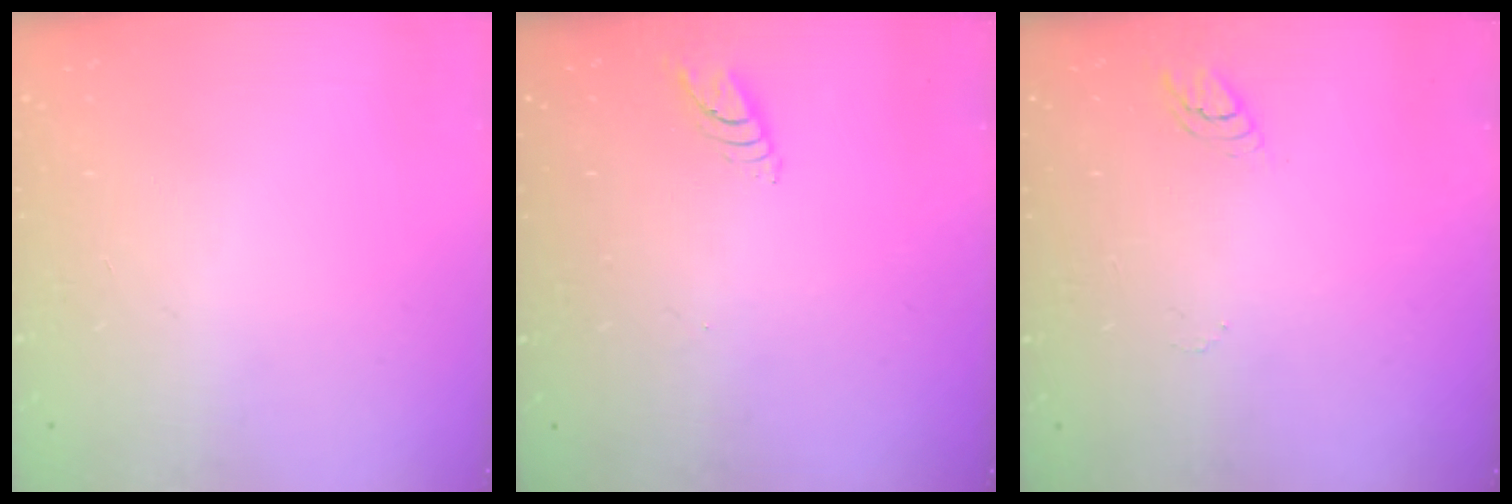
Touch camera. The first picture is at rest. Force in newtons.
{"total": 4.8, "press": 4.8, "slide": 0.4}
{"total": 3.9, "press": 3.9, "slide": 0.3}